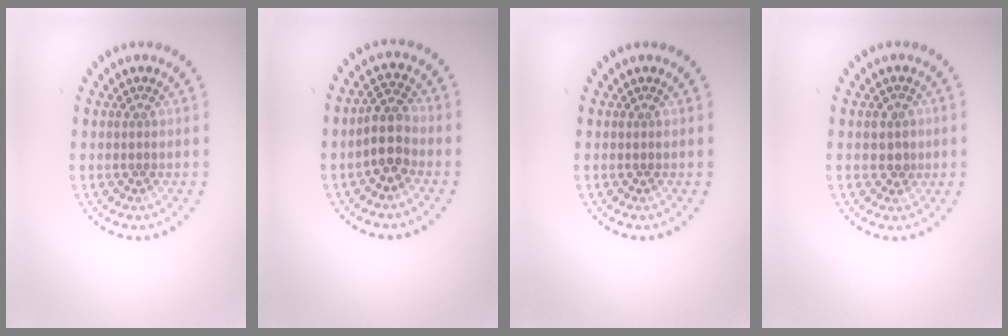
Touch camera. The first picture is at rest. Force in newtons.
{"total": 2.9, "press": 2.5, "slide": 1.4}
{"total": 0.0}
{"total": 1.7, "press": 1.5, "slide": 0.7}